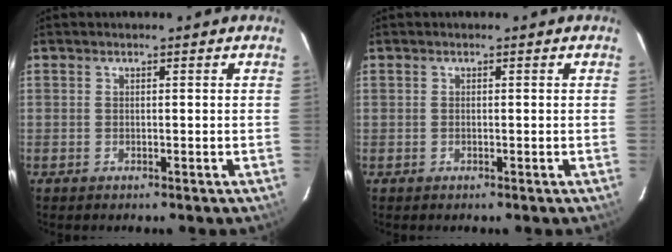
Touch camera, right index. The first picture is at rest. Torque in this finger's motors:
{"motor_torque": [0.23, 0.18, 0.01, 0.00]}